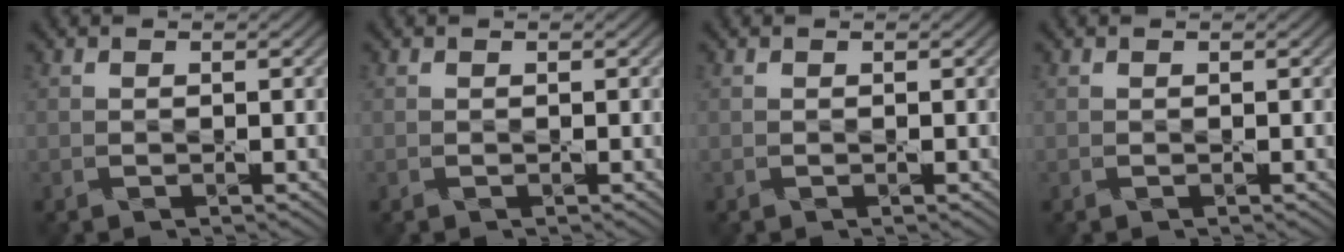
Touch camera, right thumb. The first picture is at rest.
{"total": 0.0}
{"total": 0.0}
{"total": 0.0}